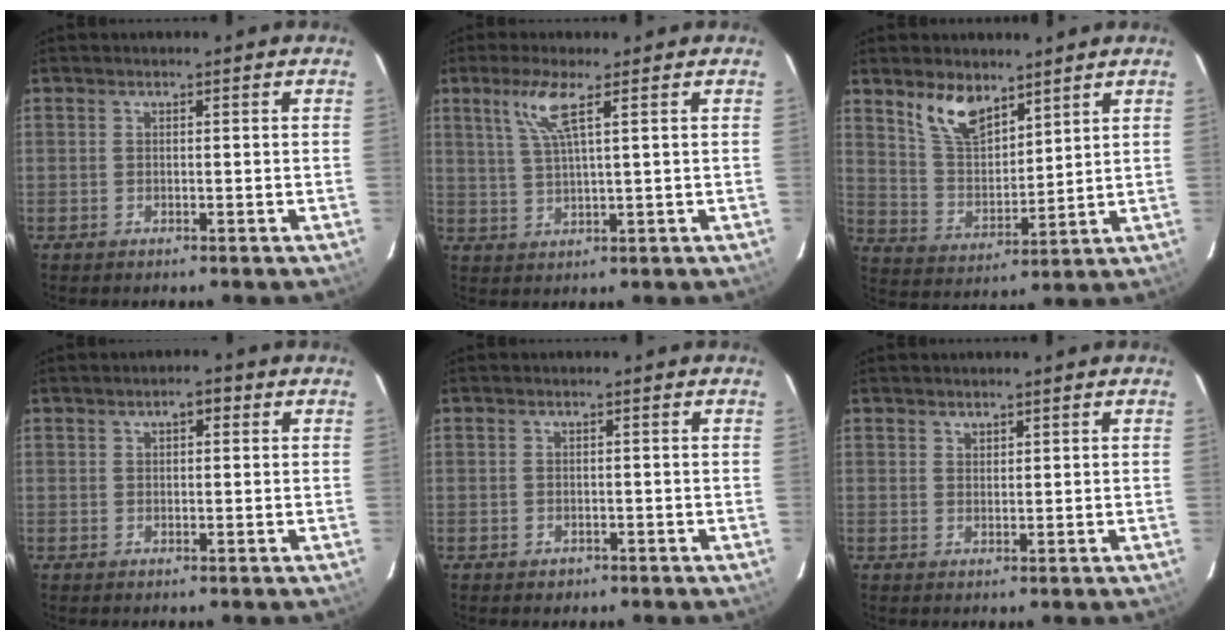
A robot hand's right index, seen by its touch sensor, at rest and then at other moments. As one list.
[{"total": 5.6, "force": [2.8, 0.1, 4.8], "torque": [-0.100, 0.002, 0.061]}, {"total": 9.5, "force": [6.6, 4.3, 5.3], "torque": [-0.097, 0.008, 0.135]}, {"total": 2.3, "force": [0.9, 1.3, 1.7], "torque": [-0.024, 0.011, 0.012]}, {"total": 1.7, "force": [-0.9, 1.4, 0.4], "torque": [-0.008, 0.000, -0.009]}, {"total": 1.2, "force": [1.0, 0.7, 0.1], "torque": [-0.001, 0.002, 0.017]}]